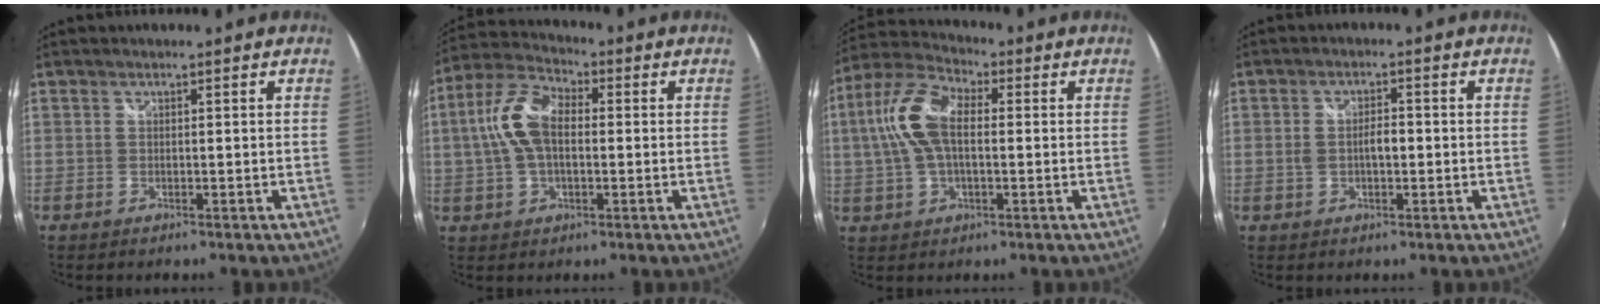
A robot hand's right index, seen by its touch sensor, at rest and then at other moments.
{"total": 10.7, "force": [0.5, 6.0, 8.8], "torque": [-0.188, 0.023, 0.006]}
{"total": 11.9, "force": [1.0, 6.2, 10.1], "torque": [-0.217, 0.024, 0.015]}
{"total": 3.3, "force": [-0.4, 1.6, 2.9], "torque": [-0.052, 0.002, -0.007]}